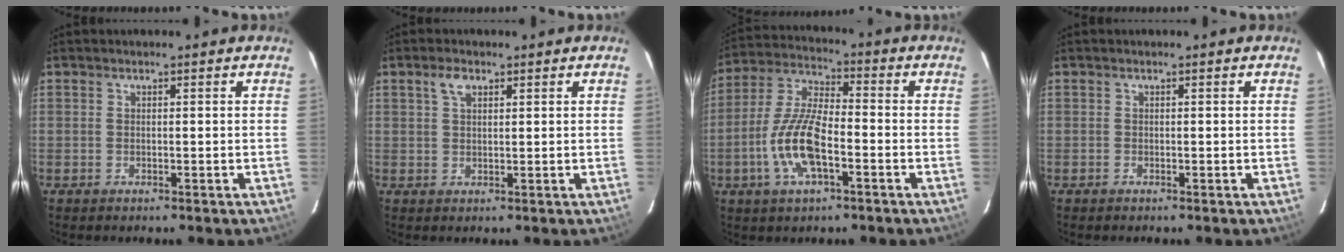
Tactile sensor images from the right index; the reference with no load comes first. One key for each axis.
{"total": 2.6, "fx": 1.4, "fy": 1.3, "fz": 1.8, "tx": -0.034, "ty": 0.007, "tz": 0.026}
{"total": 12.7, "fx": -4.3, "fy": 4.5, "fz": 11.1, "tx": -0.239, "ty": 0.000, "tz": -0.084}
{"total": 0.0}